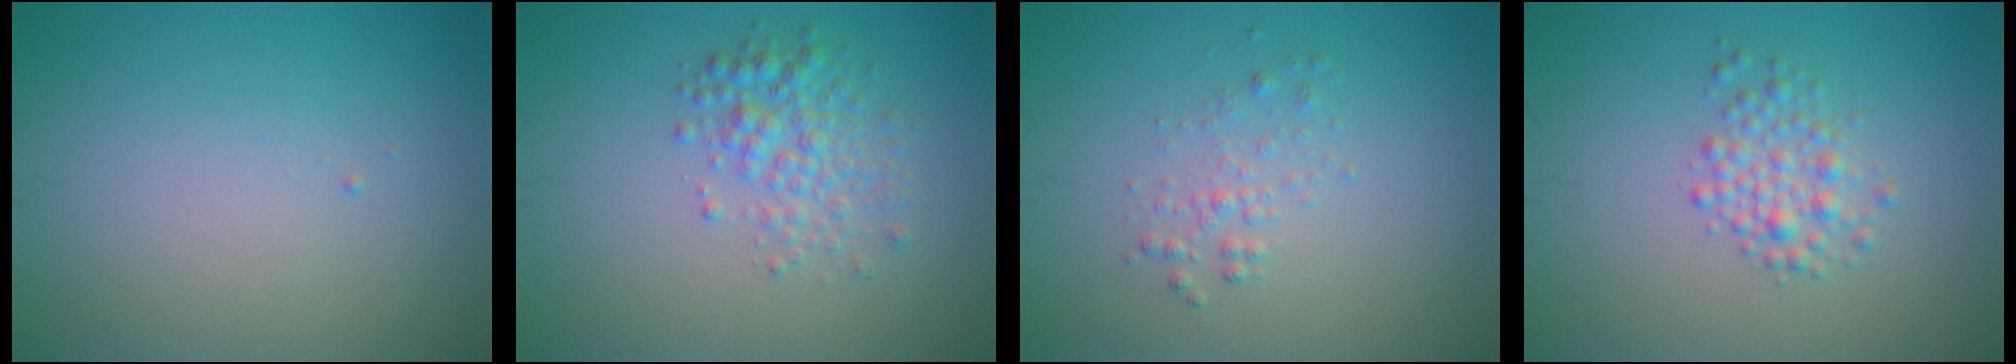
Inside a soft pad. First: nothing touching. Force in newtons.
{"total": 3.0, "press": 3.0, "slide": 0.1}
{"total": 1.3, "press": 1.3, "slide": 0.1}
{"total": 2.4, "press": 2.4, "slide": 0.0}